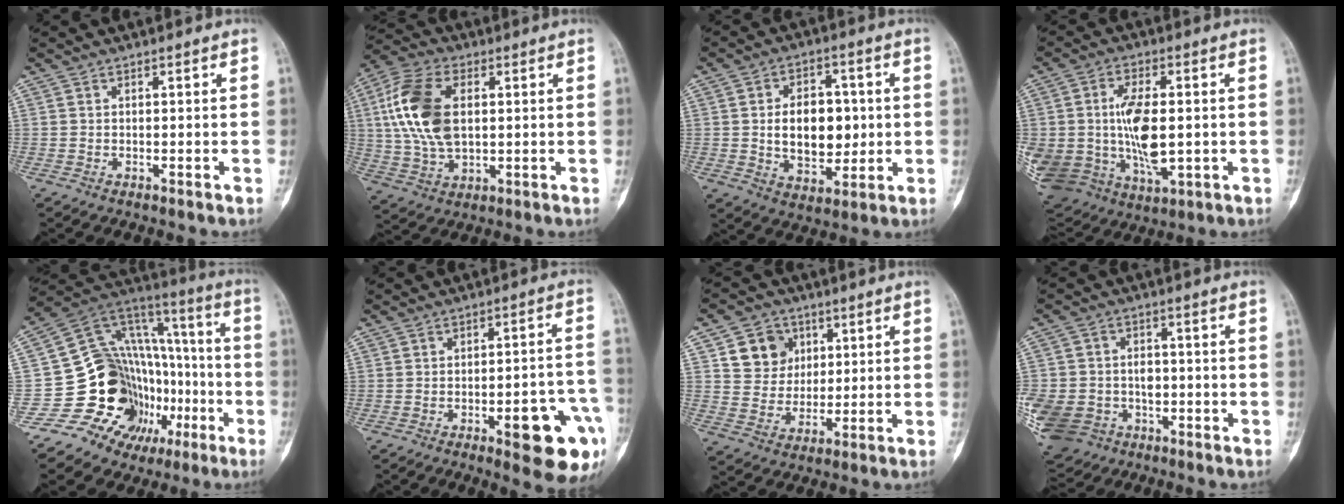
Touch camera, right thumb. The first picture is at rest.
{"total": 15.3, "force": [2.6, 8.9, 12.2], "torque": [-0.250, 0.006, 0.048]}
{"total": 12.6, "force": [0.3, 8.3, 9.5], "torque": [-0.106, 0.003, 0.014]}
{"total": 24.7, "force": [-0.6, 15.3, 19.4], "torque": [-0.422, -0.005, 0.014]}
{"total": 27.3, "force": [-8.8, 18.7, 17.9], "torque": [-0.217, 0.110, -0.128]}
{"total": 15.3, "force": [-6.3, 4.3, 13.3], "torque": [-0.116, 0.034, -0.067]}
{"total": 9.3, "force": [3.5, 8.1, 2.9], "torque": [-0.010, -0.010, 0.064]}
{"total": 17.9, "force": [-5.5, 14.8, 8.5], "torque": [-0.213, 0.021, -0.081]}